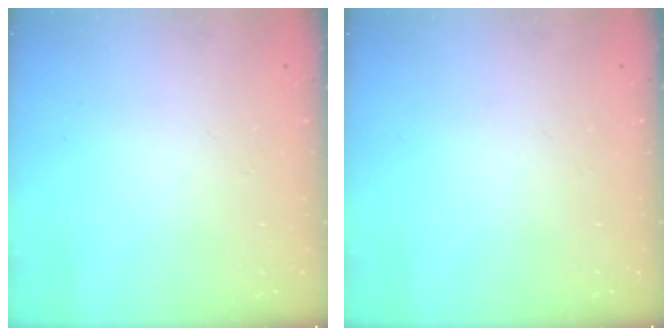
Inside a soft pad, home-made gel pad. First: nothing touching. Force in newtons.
{"total": 0.0}